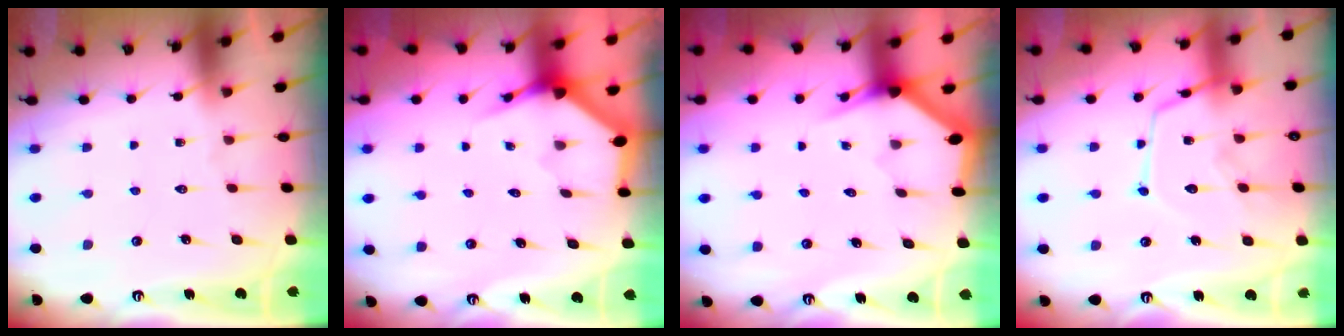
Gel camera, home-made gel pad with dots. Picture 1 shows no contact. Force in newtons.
{"total": 3.4, "press": 3.4, "slide": 0.1}
{"total": 3.0, "press": 3.0, "slide": 0.1}
{"total": 14.6, "press": 14.5, "slide": 1.2}